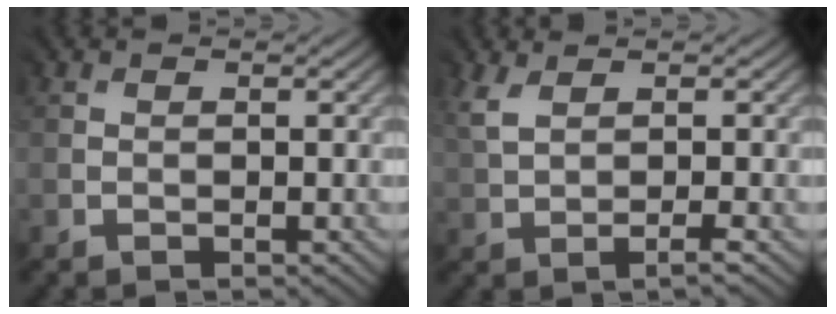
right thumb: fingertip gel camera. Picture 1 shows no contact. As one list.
[{"total": 3.1, "force": [1.3, 0.7, 2.7], "torque": [-0.065, 0.005, 0.023]}]